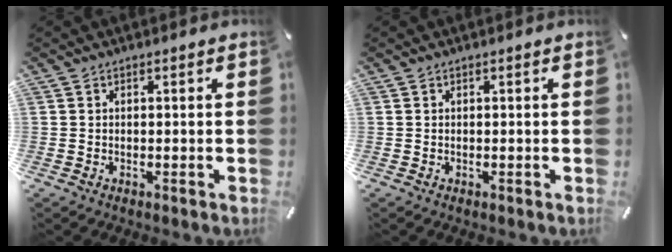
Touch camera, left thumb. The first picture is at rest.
{"total": 0.0}